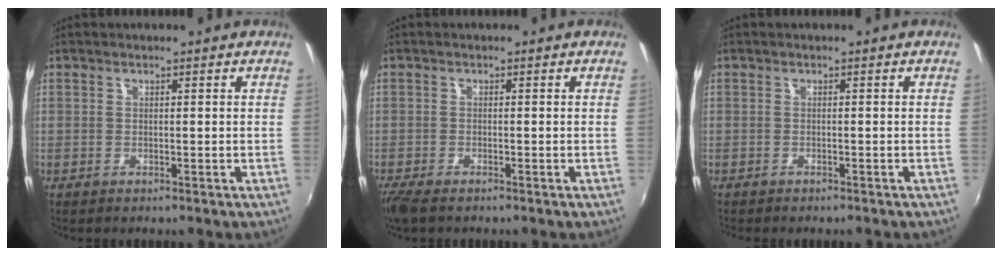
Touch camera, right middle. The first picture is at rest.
{"total": 4.0, "force": [-3.1, 1.0, 2.3], "torque": [-0.054, -0.017, -0.059]}
{"total": 1.2, "force": [-1.1, 0.3, 0.3], "torque": [-0.011, -0.007, -0.017]}